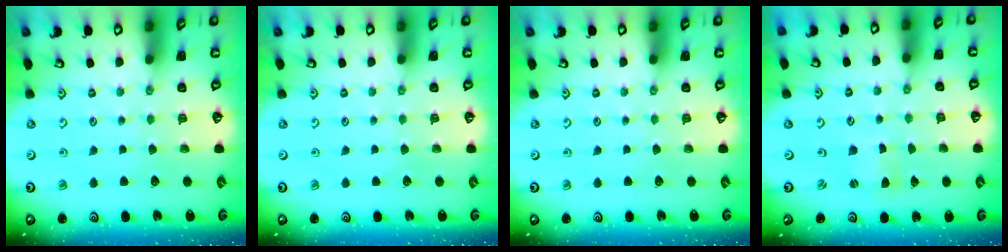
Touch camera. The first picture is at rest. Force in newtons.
{"total": 0.0}
{"total": 0.0}
{"total": 0.0}